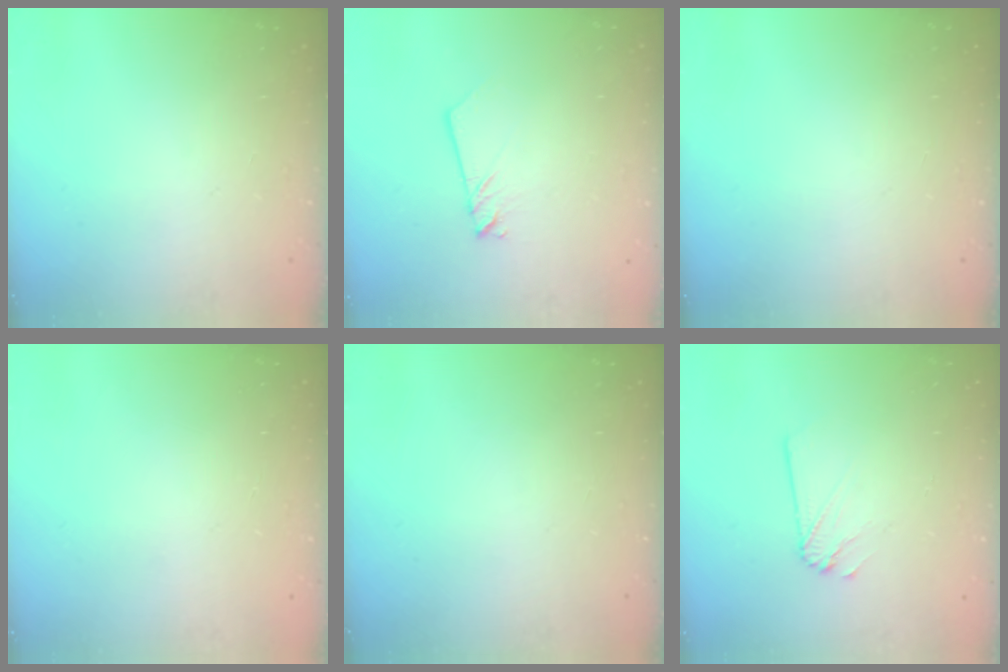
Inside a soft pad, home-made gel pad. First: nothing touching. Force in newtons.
{"total": 2.5, "press": 2.5, "slide": 0.1}
{"total": 0.0}
{"total": 0.0}
{"total": 0.0}
{"total": 2.2, "press": 2.2, "slide": 0.1}